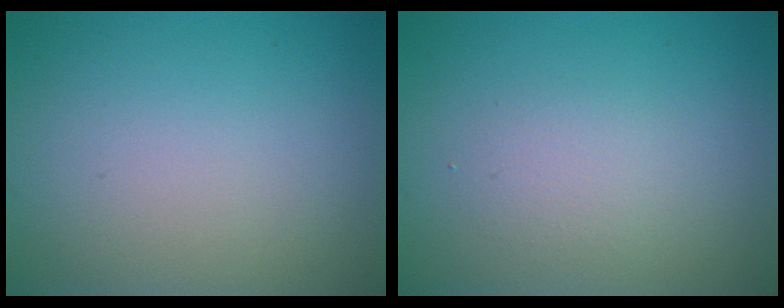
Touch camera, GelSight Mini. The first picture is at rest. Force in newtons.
{"total": 1.6, "press": 1.6, "slide": 0.2}